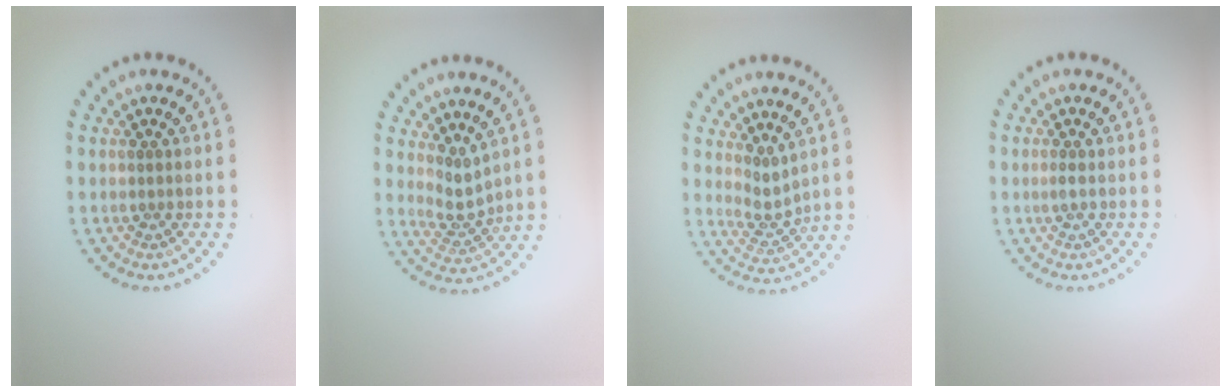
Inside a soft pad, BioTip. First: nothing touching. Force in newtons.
{"total": 2.2, "press": 1.5, "slide": 1.6}
{"total": 2.1, "press": 1.4, "slide": 1.5}
{"total": 0.5, "press": 0.4, "slide": 0.3}